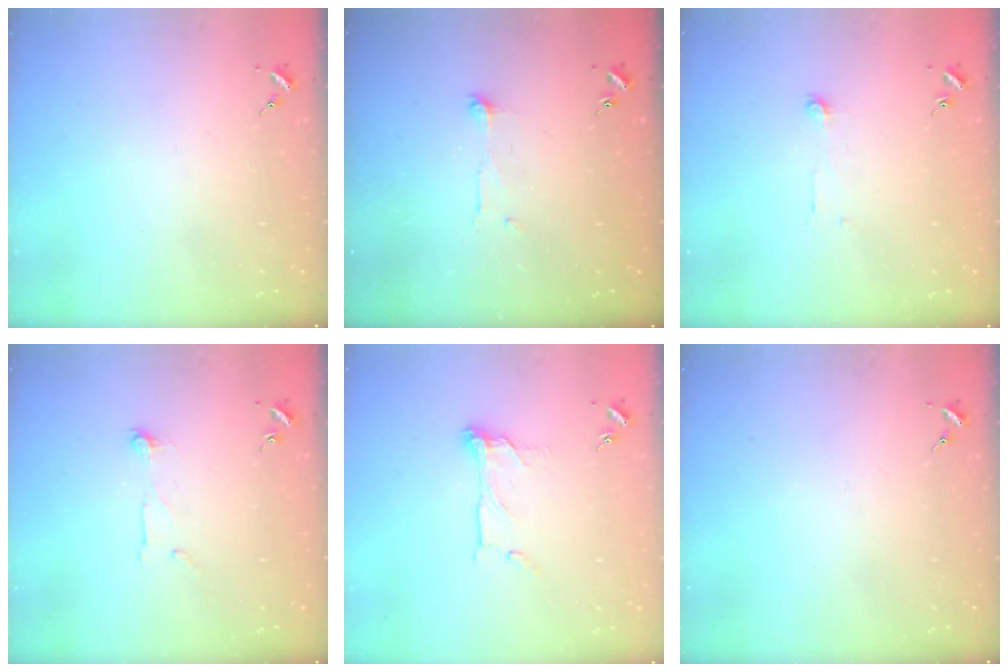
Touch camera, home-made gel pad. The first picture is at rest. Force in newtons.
{"total": 4.4, "press": 4.4, "slide": 0.3}
{"total": 3.9, "press": 3.9, "slide": 0.3}
{"total": 6.1, "press": 6.1, "slide": 0.3}
{"total": 9.4, "press": 9.4, "slide": 0.3}
{"total": 0.0}